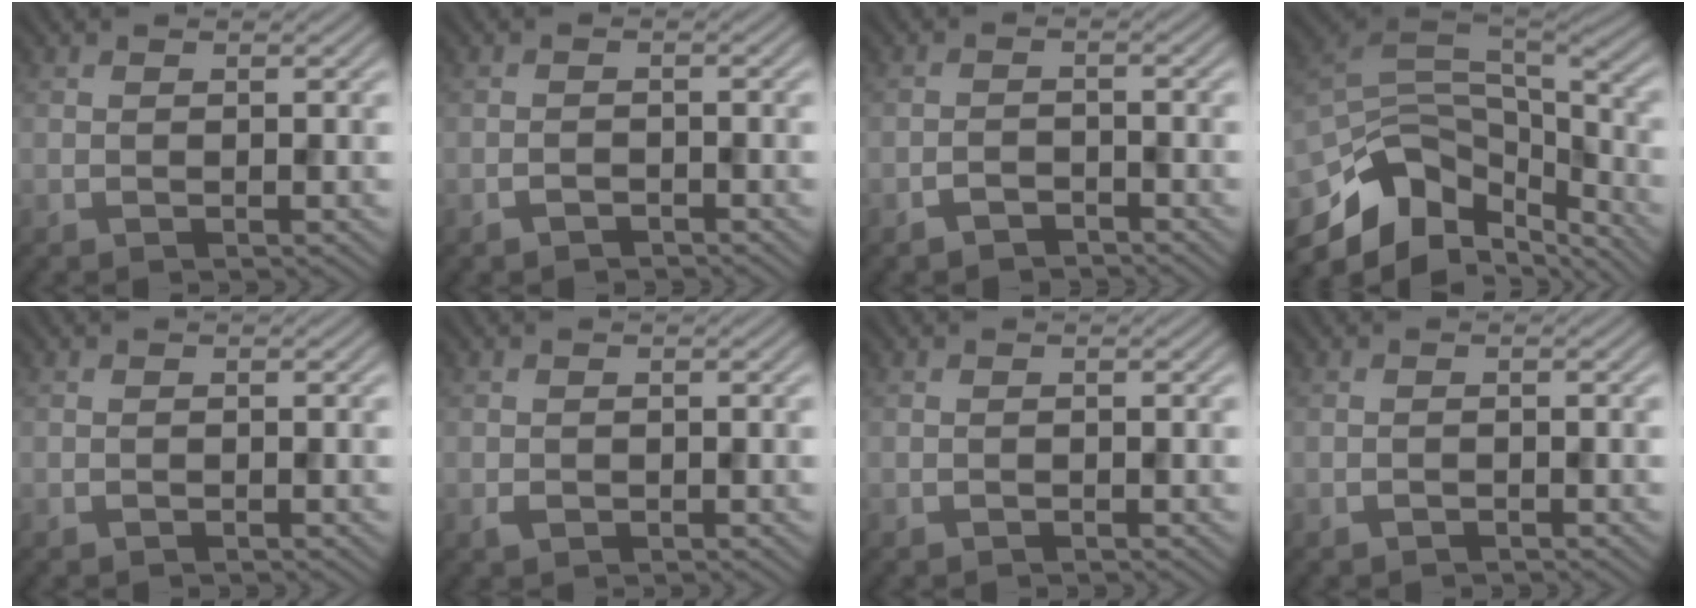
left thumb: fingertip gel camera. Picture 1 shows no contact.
{"total": 1.1, "force": [-1.0, 0.3, 0.2], "torque": [-0.008, 0.002, -0.020]}
{"total": 1.8, "force": [-1.7, 0.6, 0.4], "torque": [-0.010, 0.005, -0.035]}
{"total": 12.7, "force": [-7.0, 6.7, 8.2], "torque": [-0.199, -0.011, -0.116]}
{"total": 0.0}
{"total": 0.8, "force": [-0.3, 0.7, 0.4], "torque": [-0.012, -0.004, -0.002]}
{"total": 0.0}
{"total": 0.5, "force": [-0.5, 0.1, 0.1], "torque": [-0.005, -0.001, -0.007]}